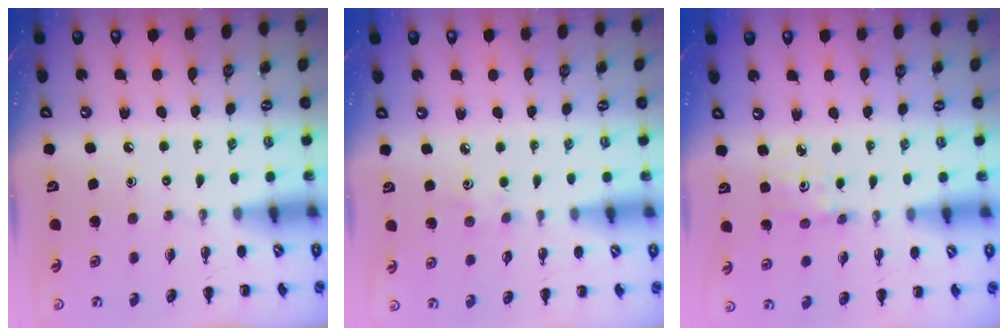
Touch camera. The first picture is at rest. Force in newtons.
{"total": 2.7, "press": 2.6, "slide": 0.7}
{"total": 2.8, "press": 2.7, "slide": 0.8}